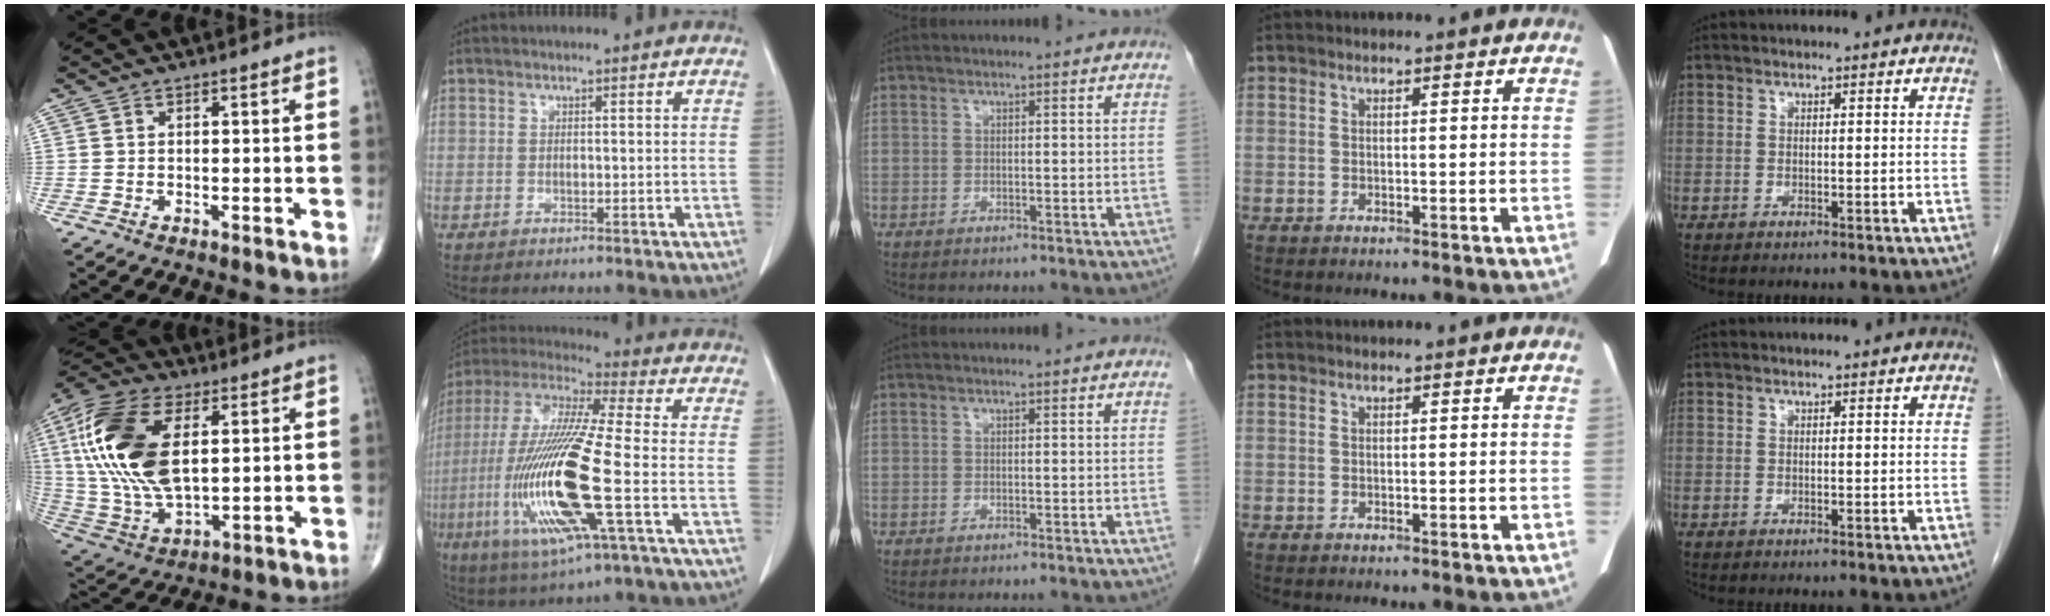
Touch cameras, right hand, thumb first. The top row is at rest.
{"thumb": {"total": 22.3, "force": [5.1, 11.6, 18.4], "torque": [-0.385, -0.016, 0.090]}, "index": {"total": 20.4, "force": [-4.8, 1.7, 19.8], "torque": [-0.431, -0.022, -0.092]}}